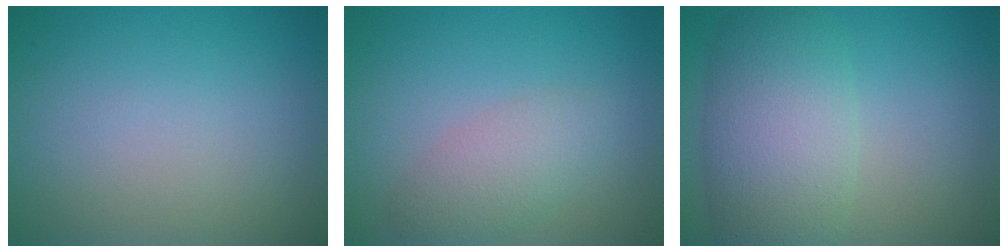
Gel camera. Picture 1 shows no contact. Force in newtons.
{"total": 3.0, "press": 3.0, "slide": 0.1}
{"total": 7.3, "press": 7.3, "slide": 0.7}